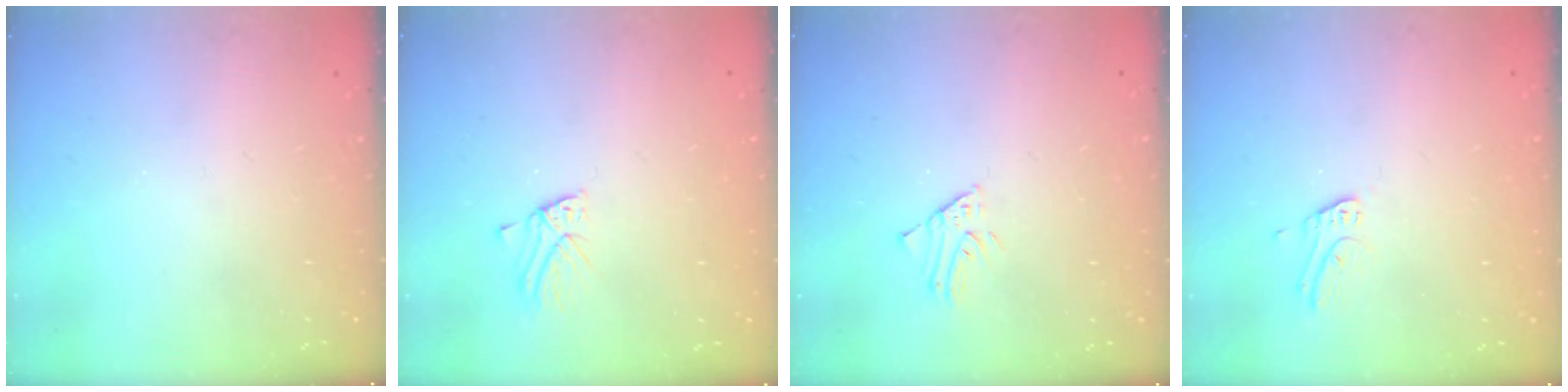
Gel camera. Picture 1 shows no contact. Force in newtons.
{"total": 2.7, "press": 2.7, "slide": 0.2}
{"total": 1.6, "press": 1.6, "slide": 0.1}
{"total": 4.7, "press": 4.6, "slide": 0.6}